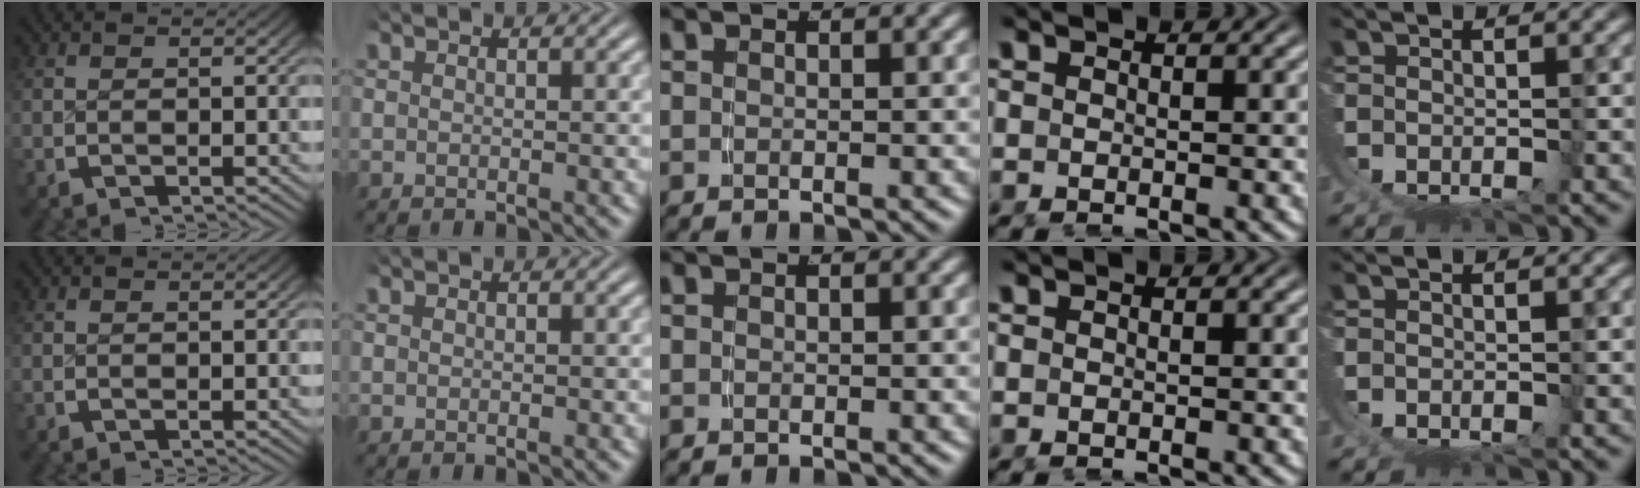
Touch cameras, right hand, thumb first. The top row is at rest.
{}